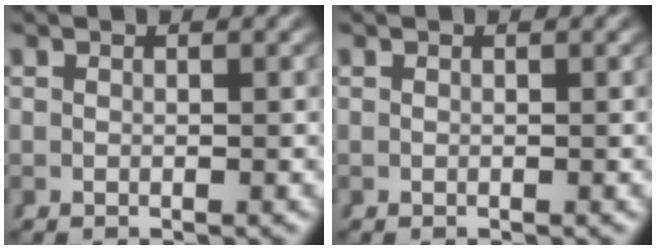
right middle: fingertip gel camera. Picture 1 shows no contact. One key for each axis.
{"total": 0.0}